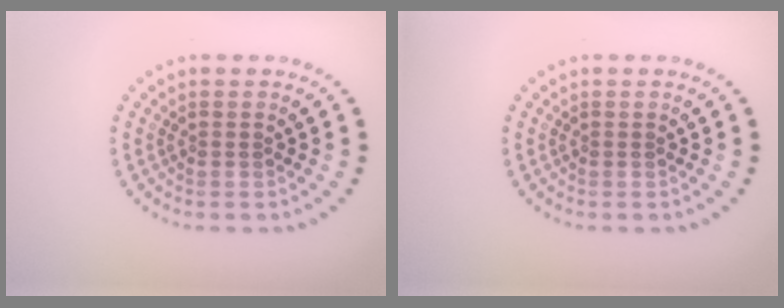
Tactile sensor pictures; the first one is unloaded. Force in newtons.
{"total": 0.0}